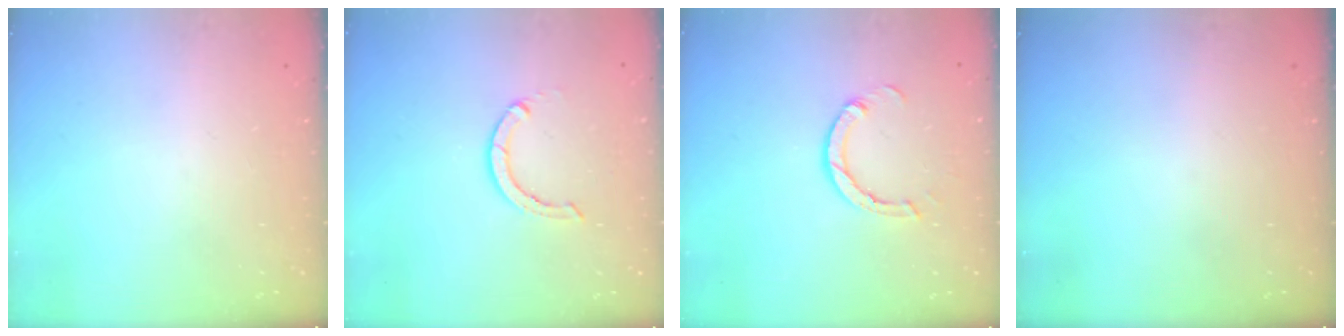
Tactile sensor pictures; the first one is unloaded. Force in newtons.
{"total": 2.9, "press": 2.9, "slide": 0.1}
{"total": 3.4, "press": 3.4, "slide": 0.2}
{"total": 0.0}